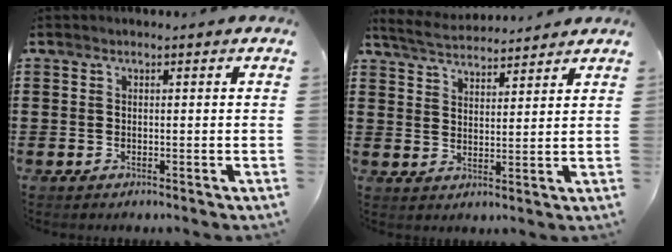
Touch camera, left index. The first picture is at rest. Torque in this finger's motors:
{"motor_torque": [1.08, -1.05, 0.07, 0.00]}